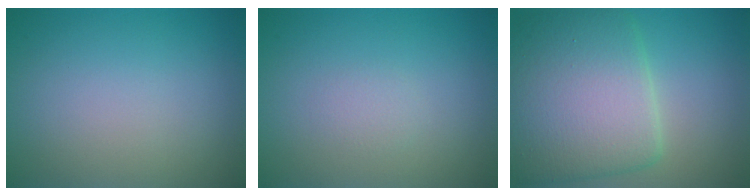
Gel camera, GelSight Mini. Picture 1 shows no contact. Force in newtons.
{"total": 0.8, "press": 0.8, "slide": 0.1}
{"total": 9.1, "press": 9.1, "slide": 0.2}